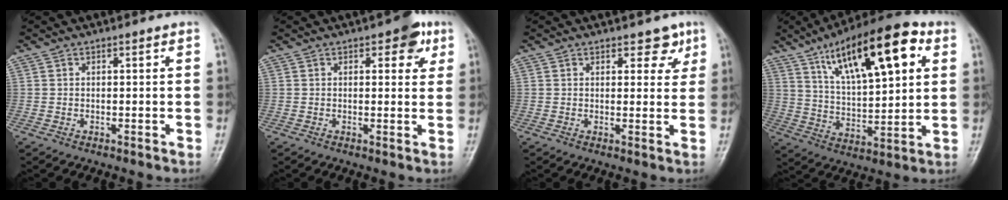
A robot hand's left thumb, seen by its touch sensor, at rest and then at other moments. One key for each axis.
{"total": 5.1, "fx": 2.3, "fy": 2.6, "fz": 3.7, "tx": -0.019, "ty": -0.004, "tz": 0.019}
{"total": 3.8, "fx": 2.4, "fy": 2.2, "fz": 1.9, "tx": 0.004, "ty": -0.011, "tz": 0.028}
{"total": 21.3, "fx": 9.4, "fy": 7.9, "fz": 17.4, "tx": -0.247, "ty": -0.015, "tz": 0.158}